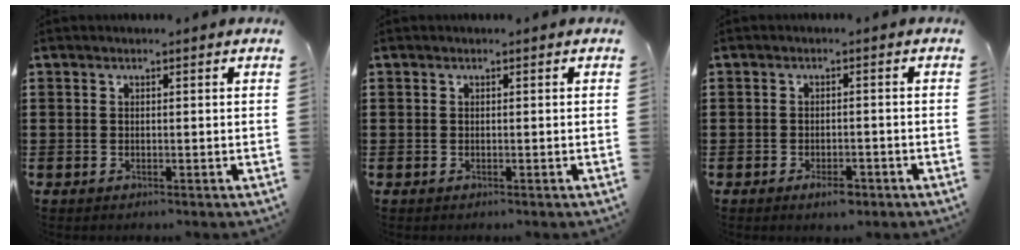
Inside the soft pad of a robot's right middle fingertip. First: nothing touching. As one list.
[{"total": 0.0}, {"total": 2.5, "force": [-1.7, 1.1, 1.5], "torque": [-0.027, 0.001, -0.032]}]